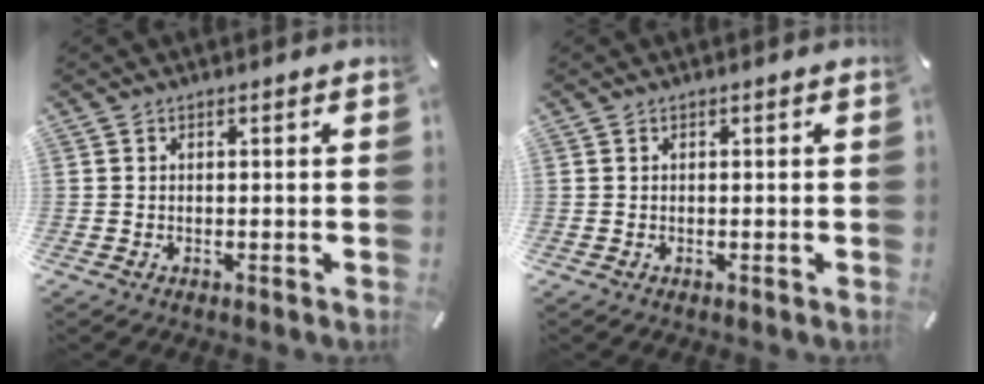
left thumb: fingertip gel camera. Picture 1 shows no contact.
{"total": 0.0}